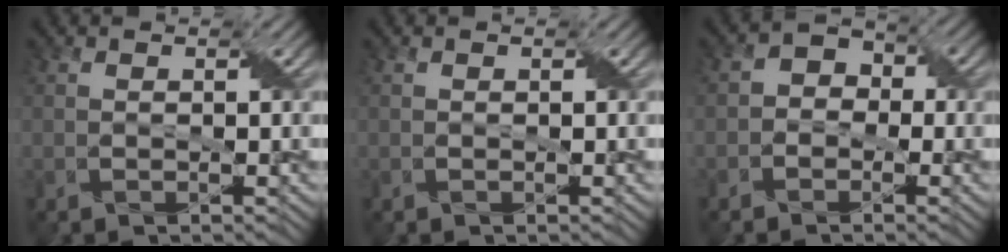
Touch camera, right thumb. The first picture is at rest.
{"total": 0.0}
{"total": 3.2, "force": [-0.9, 2.7, 1.3], "torque": [-0.008, 0.011, -0.028]}